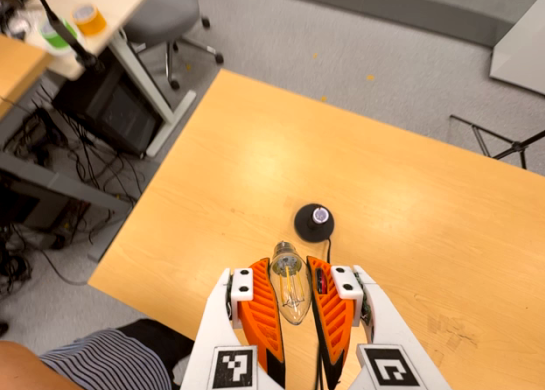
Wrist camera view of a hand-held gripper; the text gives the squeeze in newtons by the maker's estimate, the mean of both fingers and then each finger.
{"total": 22.9, "left": 26.3, "right": 19.6}